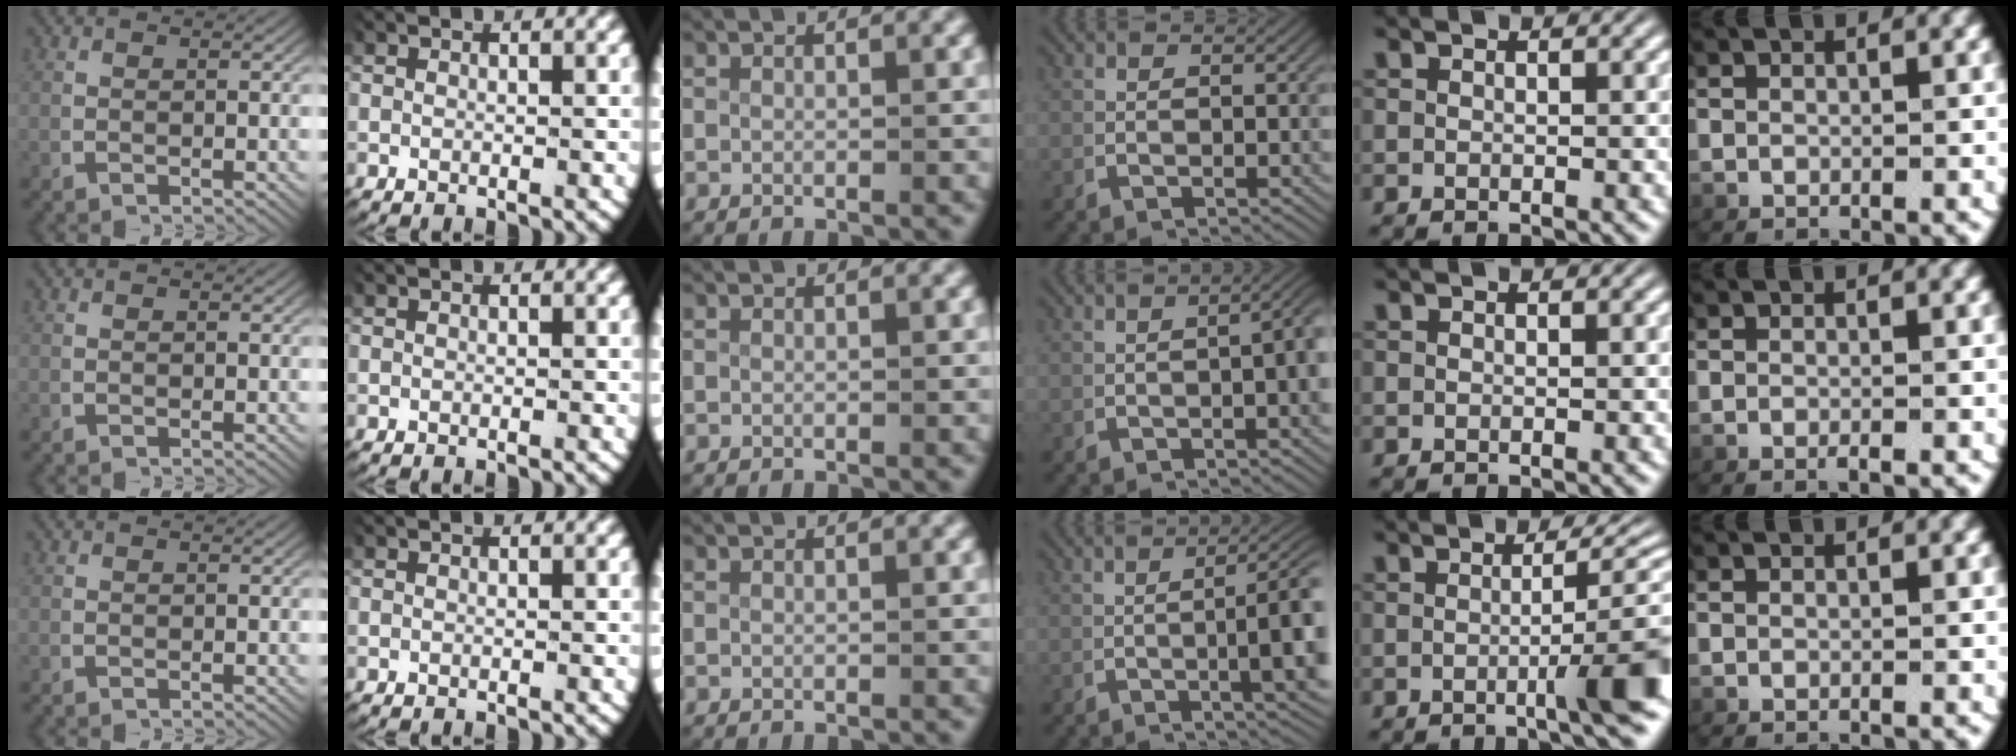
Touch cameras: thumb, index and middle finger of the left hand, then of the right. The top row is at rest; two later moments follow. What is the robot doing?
{"motion": "lift_and_place", "object": "keyboard"}